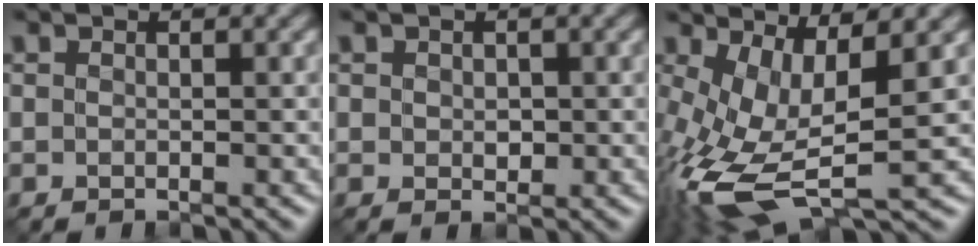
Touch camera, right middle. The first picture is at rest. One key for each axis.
{"total": 1.1, "fx": 0.1, "fy": 0.9, "fz": 0.6, "tx": -0.010, "ty": -0.005, "tz": 0.004}
{"total": 10.4, "fx": -2.0, "fy": 4.1, "fz": 9.4, "tx": -0.217, "ty": -0.020, "tz": -0.029}